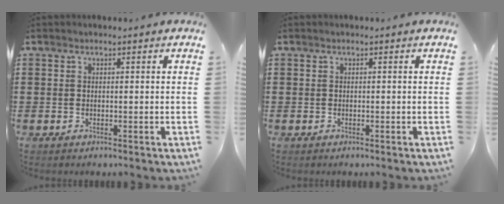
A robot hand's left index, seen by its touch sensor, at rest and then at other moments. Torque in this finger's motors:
{"motor_torque": [-0.22, -0.04, 0.03, -0.01]}